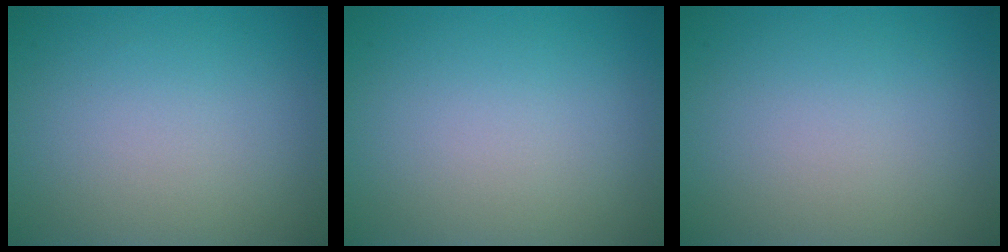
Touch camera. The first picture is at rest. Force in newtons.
{"total": 0.0}
{"total": 0.0}